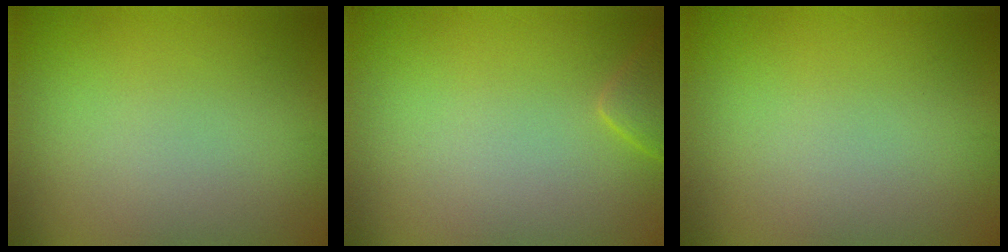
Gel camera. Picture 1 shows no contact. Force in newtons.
{"total": 1.9, "press": 1.9, "slide": 0.2}
{"total": 0.0}